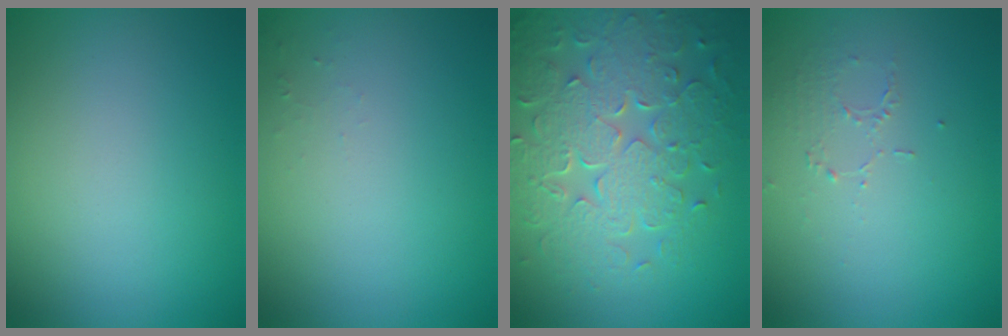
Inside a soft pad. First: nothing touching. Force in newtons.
{"total": 0.5, "press": 0.5, "slide": 0.1}
{"total": 8.1, "press": 5.9, "slide": 5.6}
{"total": 1.0, "press": 0.5, "slide": 0.9}